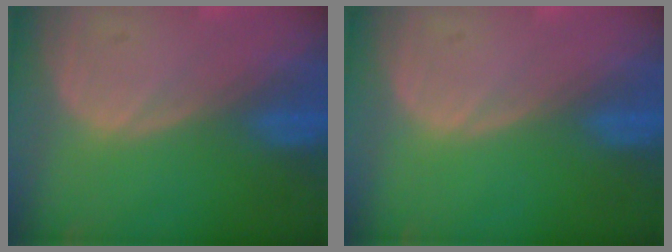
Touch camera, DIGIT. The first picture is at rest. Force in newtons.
{"total": 0.0}